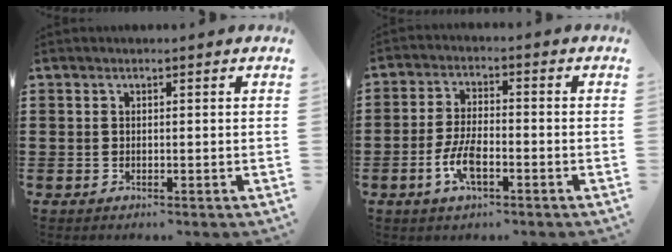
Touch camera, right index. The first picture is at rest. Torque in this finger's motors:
{"motor_torque": [1.05, 1.09, 0.16, 0.06]}